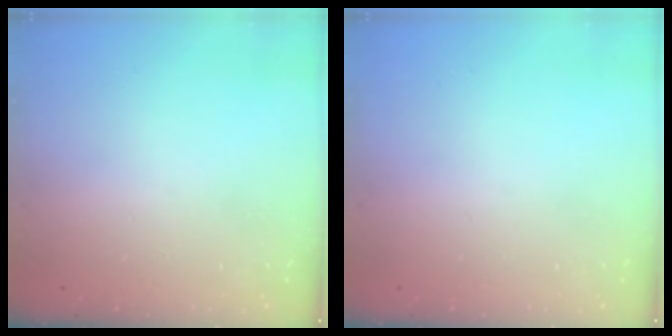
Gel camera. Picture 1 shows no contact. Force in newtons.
{"total": 0.0}